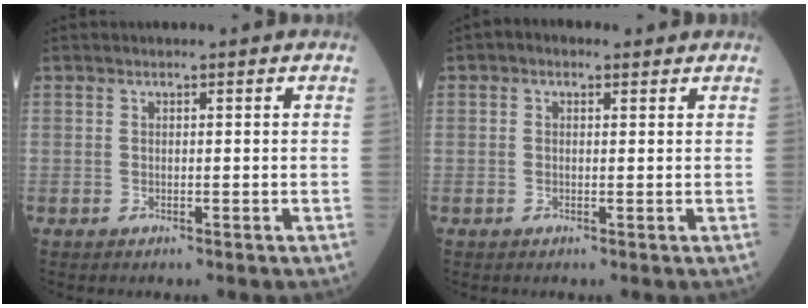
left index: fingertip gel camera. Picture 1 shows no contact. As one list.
[{"total": 1.9, "force": [1.0, 1.2, 1.1], "torque": [-0.025, 0.018, 0.014]}]